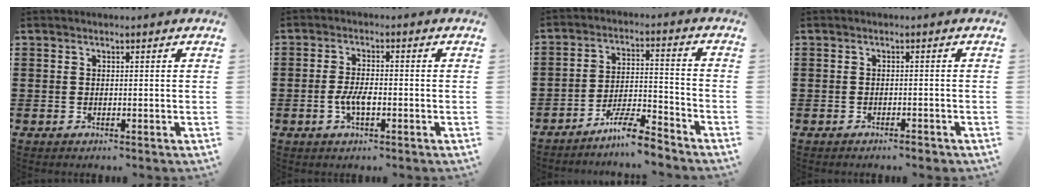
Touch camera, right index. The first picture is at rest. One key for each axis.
{"total": 3.7, "fx": -1.2, "fy": 1.4, "fz": 3.2, "tx": -0.079, "ty": -0.004, "tz": -0.028}
{"total": 7.1, "fx": -6.3, "fy": 0.7, "fz": 3.3, "tx": -0.065, "ty": 0.006, "tz": -0.121}
{"total": 1.1, "fx": -1.0, "fy": 0.1, "fz": 0.5, "tx": -0.012, "ty": -0.002, "tz": -0.019}